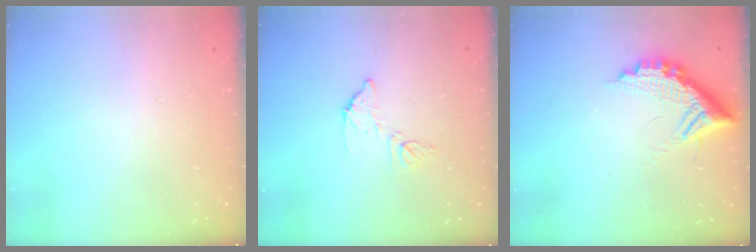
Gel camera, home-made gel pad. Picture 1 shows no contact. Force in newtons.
{"total": 8.0, "press": 8.0, "slide": 0.4}
{"total": 12.8, "press": 12.8, "slide": 0.7}